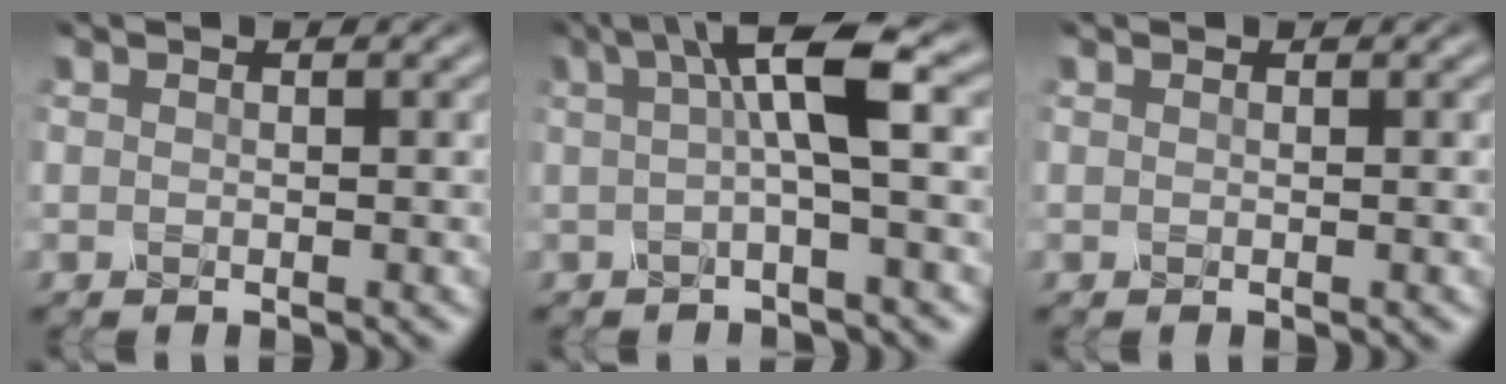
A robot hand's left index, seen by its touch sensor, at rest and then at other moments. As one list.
[{"total": 5.6, "force": [1.0, 0.9, 5.5], "torque": [-0.090, 0.013, 0.010]}, {"total": 0.0}]